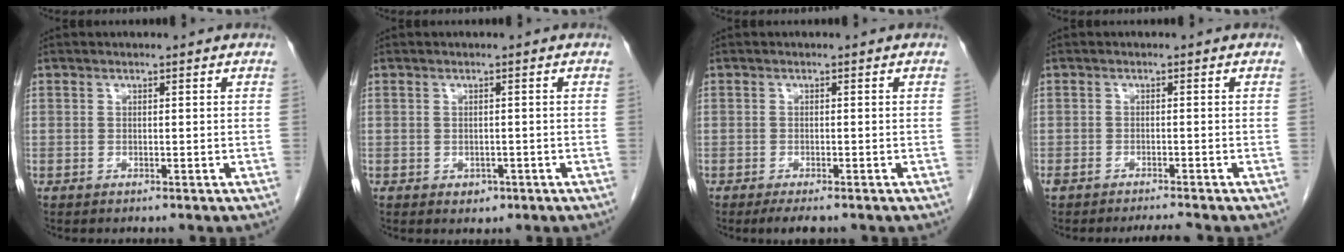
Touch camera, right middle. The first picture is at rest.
{"total": 1.5, "force": [-0.6, 1.2, 0.7], "torque": [-0.011, 0.002, -0.002]}
{"total": 3.0, "force": [-2.2, 0.8, 1.9], "torque": [-0.027, -0.006, -0.032]}
{"total": 2.5, "force": [-2.3, -0.3, 0.9], "torque": [-0.020, -0.004, -0.038]}